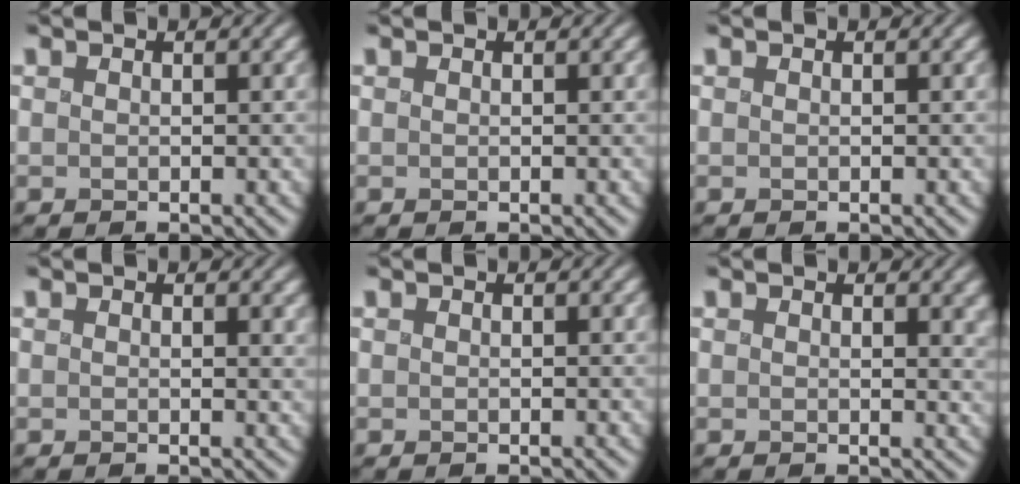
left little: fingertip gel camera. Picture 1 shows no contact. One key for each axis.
{"total": 0.0}
{"total": 0.0}
{"total": 1.3, "fx": 1.1, "fy": 0.4, "fz": 0.6, "tx": -0.003, "ty": 0.002, "tz": 0.020}
{"total": 0.0}
{"total": 3.2, "fx": 2.2, "fy": 1.4, "fz": 1.8, "tx": -0.021, "ty": 0.001, "tz": 0.039}